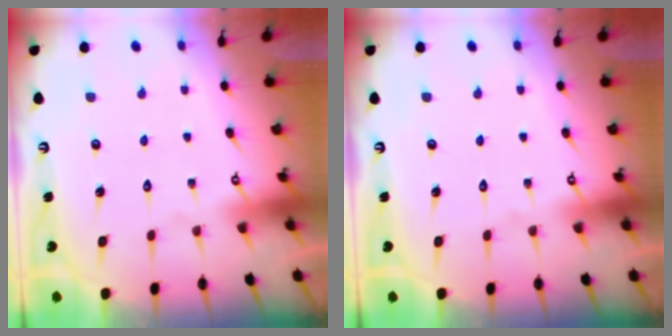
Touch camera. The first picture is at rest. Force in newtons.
{"total": 0.0}